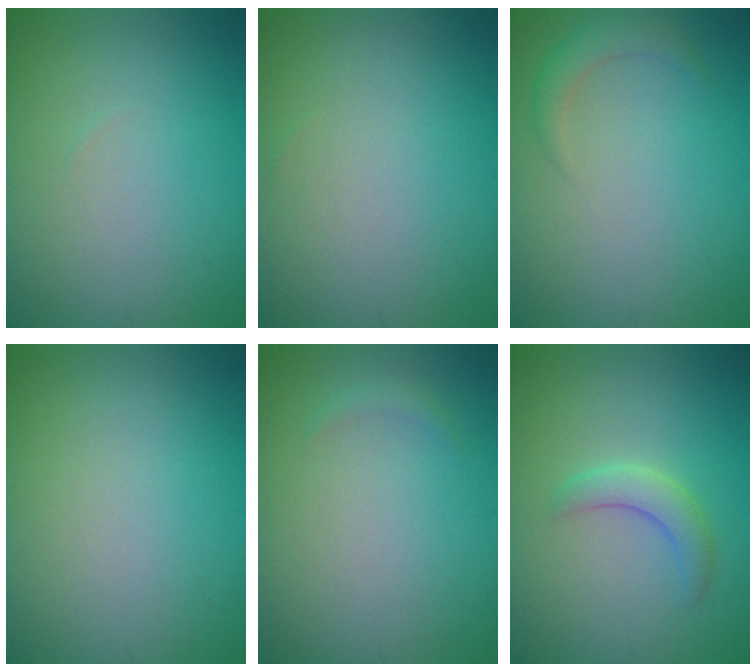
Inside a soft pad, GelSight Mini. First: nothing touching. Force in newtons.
{"total": 0.0}
{"total": 1.8, "press": 1.8, "slide": 0.3}
{"total": 0.0}
{"total": 0.7, "press": 0.7, "slide": 0.1}
{"total": 2.3, "press": 2.2, "slide": 0.2}